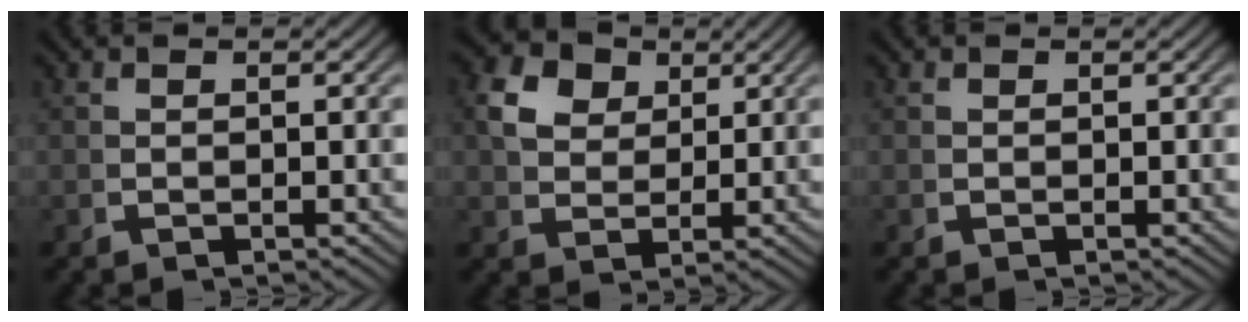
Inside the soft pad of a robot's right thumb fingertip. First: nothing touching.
{"total": 6.3, "force": [2.9, 4.6, 3.2], "torque": [-0.071, -0.005, 0.054]}
{"total": 0.0}